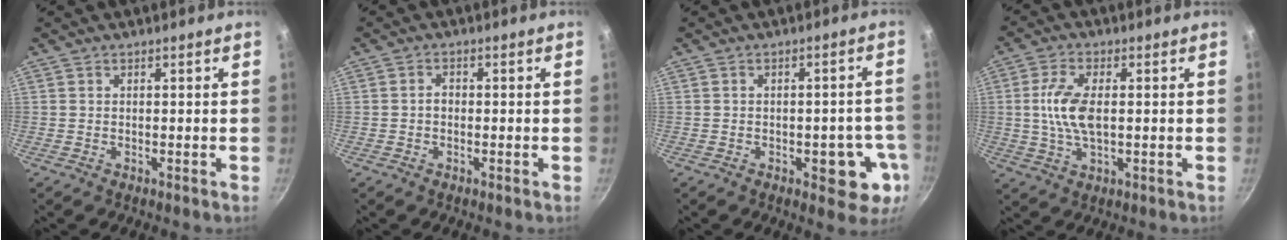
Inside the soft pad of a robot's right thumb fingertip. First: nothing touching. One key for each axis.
{"total": 1.5, "fx": -0.3, "fy": 1.1, "fz": 0.9, "tx": -0.012, "ty": 0.011, "tz": -0.006}
{"total": 8.6, "fx": -2.7, "fy": 4.5, "fz": 6.8, "tx": -0.039, "ty": 0.014, "tz": -0.032}
{"total": 8.8, "fx": 0.5, "fy": 4.2, "fz": 7.7, "tx": -0.155, "ty": 0.004, "tz": 0.006}